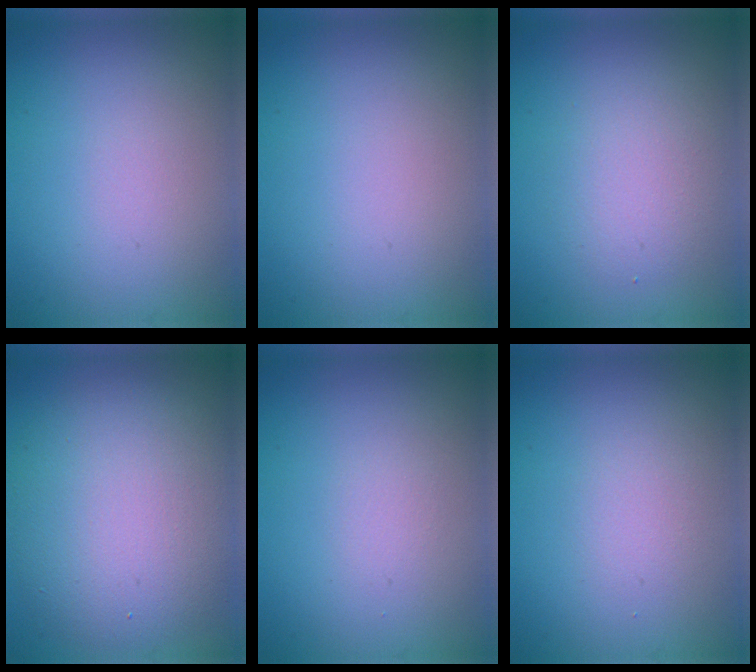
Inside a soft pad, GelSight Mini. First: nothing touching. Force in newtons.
{"total": 0.0}
{"total": 2.6, "press": 2.6, "slide": 0.3}
{"total": 9.0, "press": 8.9, "slide": 0.9}
{"total": 0.6, "press": 0.6, "slide": 0.0}
{"total": 1.2, "press": 1.2, "slide": 0.1}